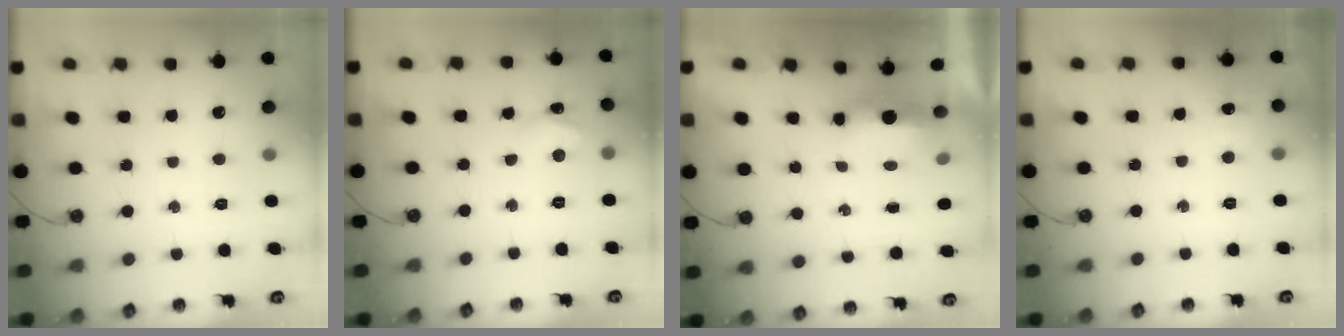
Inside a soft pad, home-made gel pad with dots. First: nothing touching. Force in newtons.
{"total": 3.4, "press": 3.4, "slide": 0.5}
{"total": 8.2, "press": 5.7, "slide": 6.0}
{"total": 2.3, "press": 2.0, "slide": 1.0}